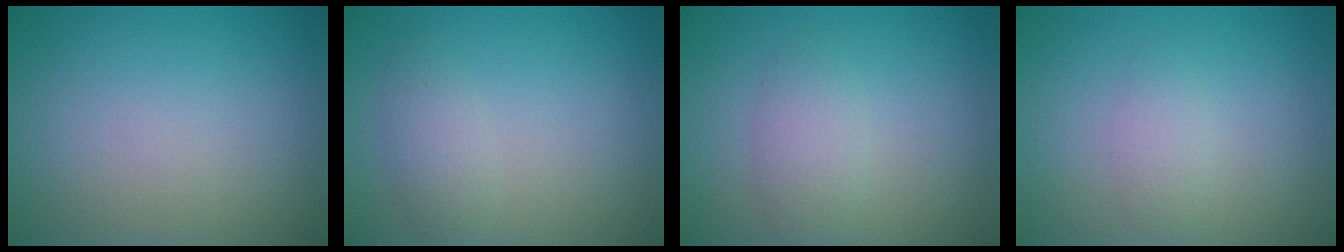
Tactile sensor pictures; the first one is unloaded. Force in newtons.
{"total": 1.9, "press": 1.9, "slide": 0.1}
{"total": 2.3, "press": 2.3, "slide": 0.1}
{"total": 1.4, "press": 1.4, "slide": 0.0}